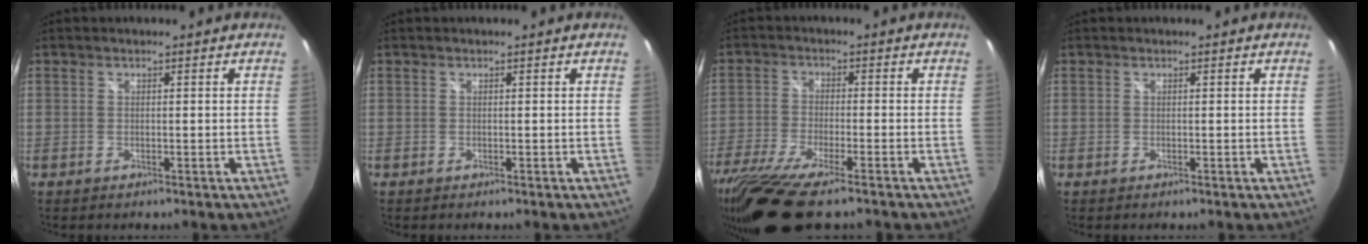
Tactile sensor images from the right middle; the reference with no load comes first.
{"total": 0.0}
{"total": 15.5, "force": [-11.7, 2.6, 9.8], "torque": [-0.214, -0.052, -0.215]}
{"total": 0.0}